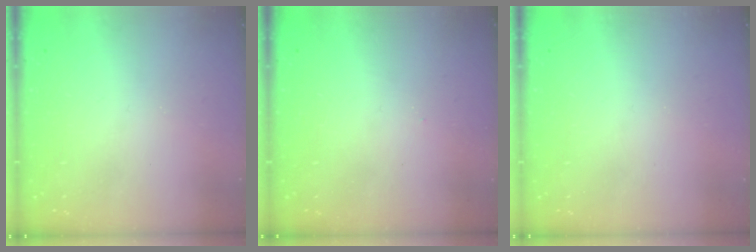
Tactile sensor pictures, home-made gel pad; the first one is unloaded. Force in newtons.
{"total": 3.4, "press": 3.3, "slide": 0.4}
{"total": 0.0}